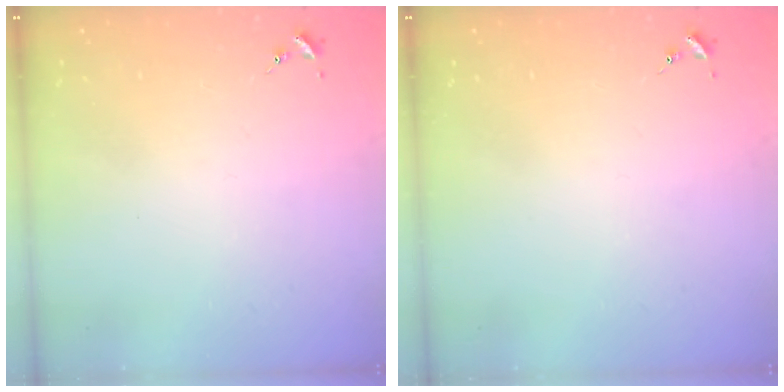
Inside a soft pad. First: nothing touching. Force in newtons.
{"total": 0.0}